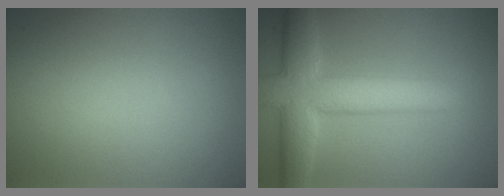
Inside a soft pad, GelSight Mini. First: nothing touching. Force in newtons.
{"total": 7.8, "press": 7.7, "slide": 0.3}